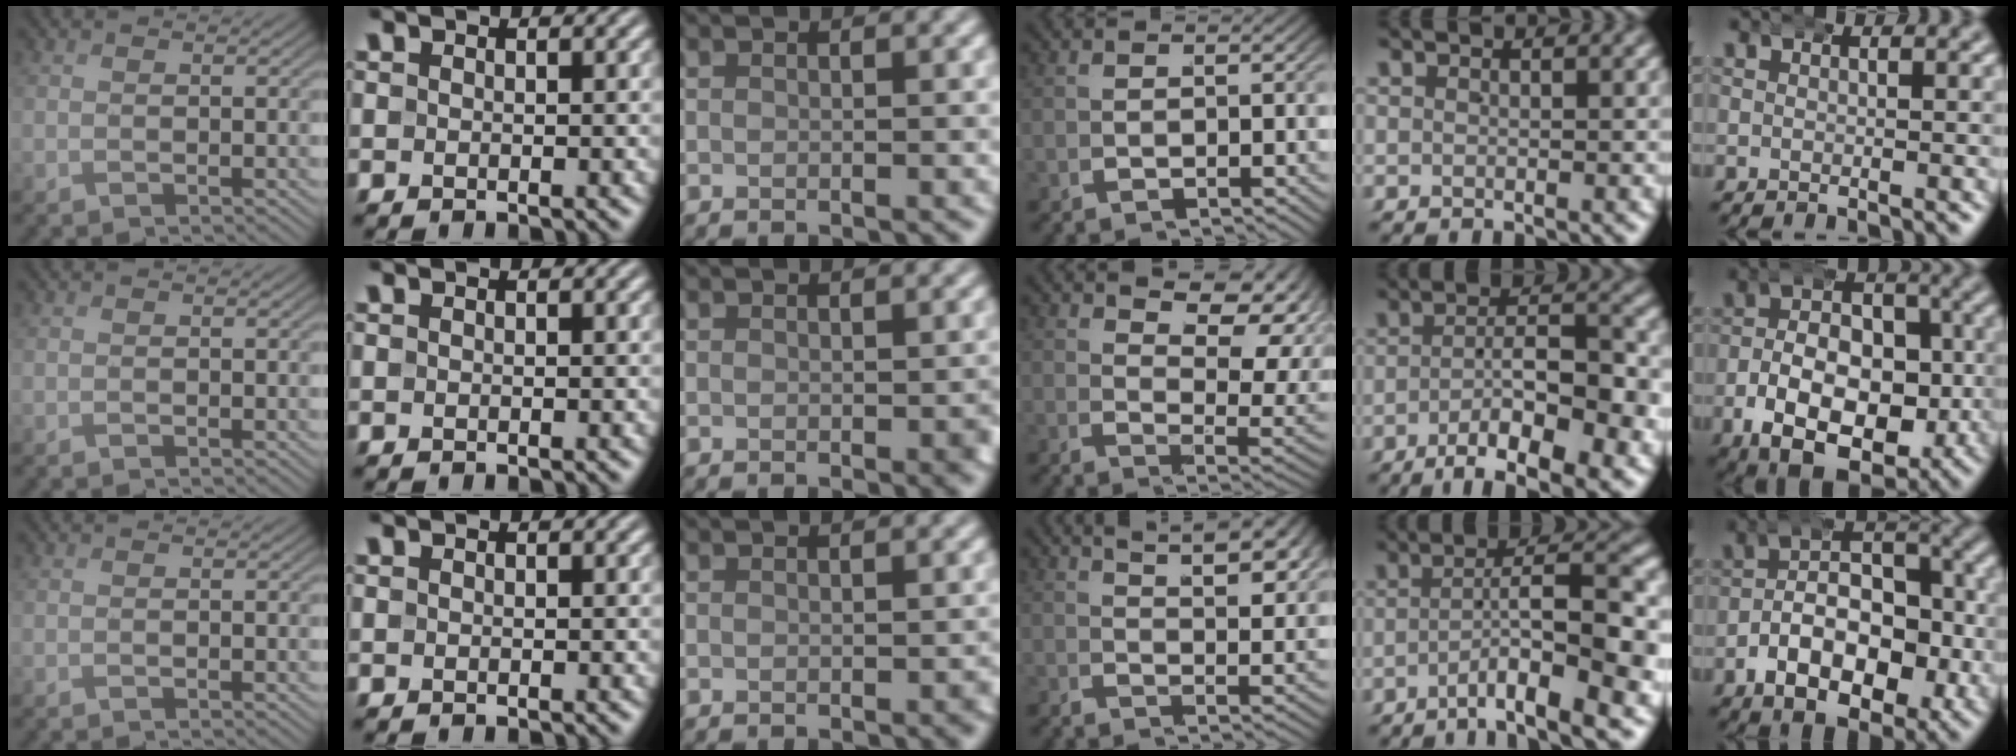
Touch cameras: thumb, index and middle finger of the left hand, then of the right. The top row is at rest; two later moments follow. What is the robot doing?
{"motion": "wrap", "object": "arm wrap"}